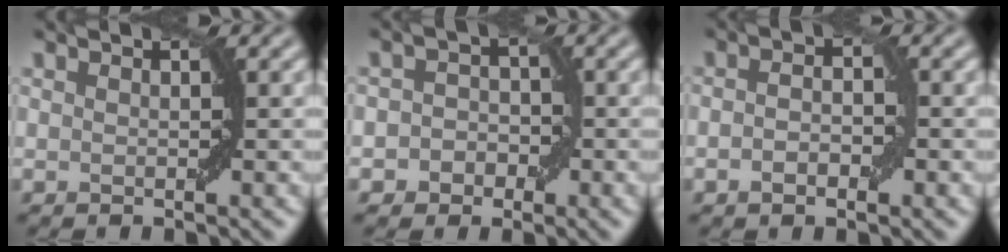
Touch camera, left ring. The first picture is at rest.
{"total": 2.6, "force": [-0.8, 2.3, 0.8], "torque": [0.017, 0.003, -0.023]}
{"total": 2.1, "force": [-0.6, 1.1, 1.7], "torque": [-0.029, 0.001, -0.012]}